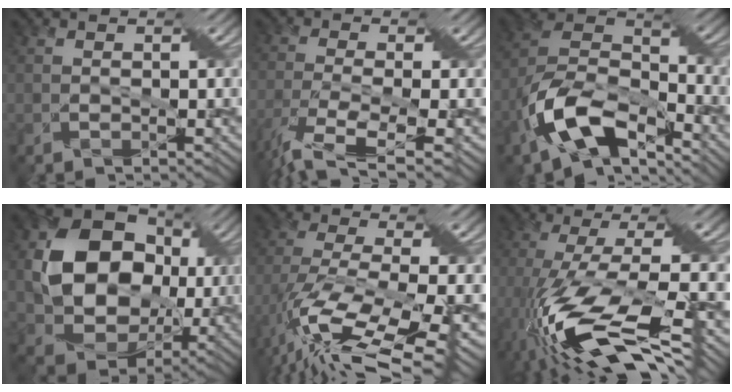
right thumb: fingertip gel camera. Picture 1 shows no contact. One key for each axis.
{"total": 9.1, "fx": -5.5, "fy": 1.8, "fz": 7.1, "tx": -0.166, "ty": -0.020, "tz": -0.102}
{"total": 12.5, "fx": -7.1, "fy": 5.8, "fz": 8.6, "tx": -0.193, "ty": -0.009, "tz": -0.147}
{"total": 15.0, "fx": 1.8, "fy": 11.6, "fz": 9.3, "tx": -0.192, "ty": -0.027, "tz": 0.045}
{"total": 14.0, "fx": -7.4, "fy": 3.7, "fz": 11.3, "tx": -0.270, "ty": -0.016, "tz": -0.127}
{"total": 16.6, "fx": -7.2, "fy": 4.2, "fz": 14.3, "tx": -0.320, "ty": -0.013, "tz": -0.128}